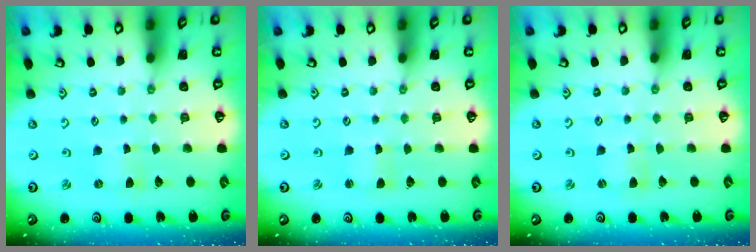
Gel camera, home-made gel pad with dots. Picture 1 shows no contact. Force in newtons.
{"total": 1.0, "press": 1.0, "slide": 0.0}
{"total": 0.0}